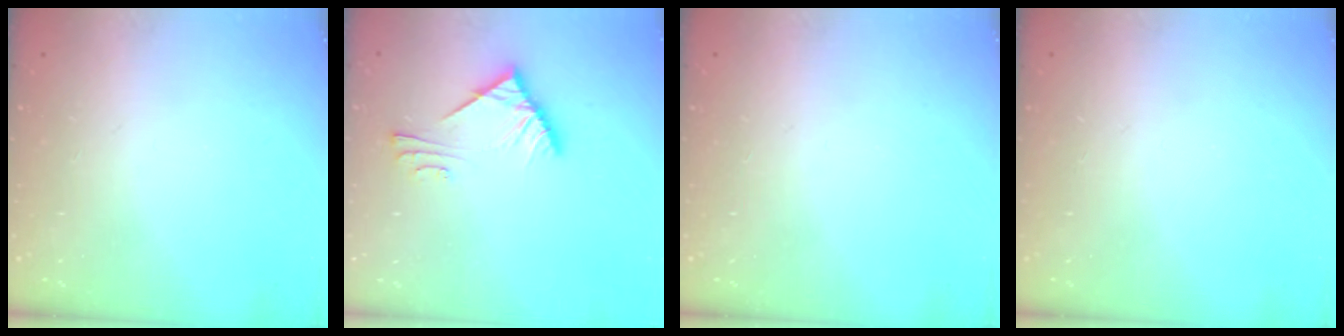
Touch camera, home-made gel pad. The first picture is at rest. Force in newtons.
{"total": 7.0, "press": 7.0, "slide": 0.5}
{"total": 0.0}
{"total": 0.0}